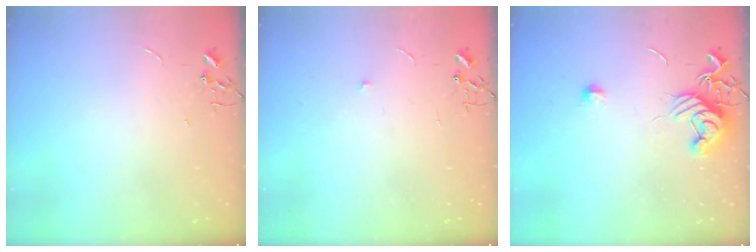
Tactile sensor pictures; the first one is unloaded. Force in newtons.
{"total": 4.0, "press": 3.7, "slide": 1.6}
{"total": 10.9, "press": 10.9, "slide": 0.4}